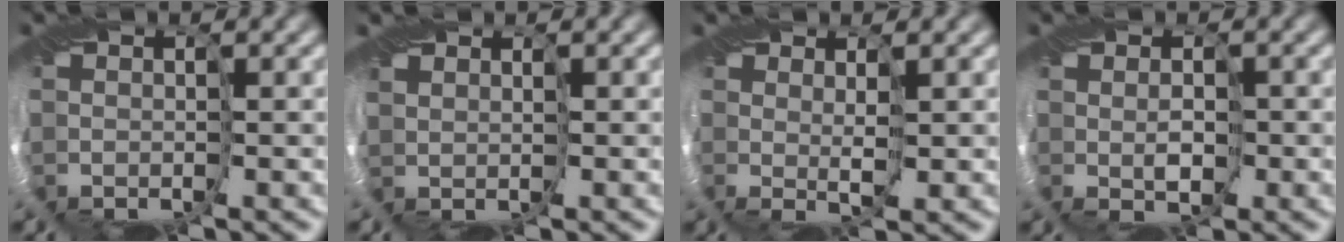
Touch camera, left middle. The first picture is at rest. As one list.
[{"total": 0.5, "force": [0.4, 0.4, 0.0], "torque": [0.002, -0.002, 0.004]}, {"total": 1.6, "force": [1.1, -1.2, -0.3], "torque": [0.000, -0.002, 0.023]}, {"total": 1.1, "force": [-0.3, 0.5, 0.9], "torque": [-0.013, -0.001, -0.002]}]